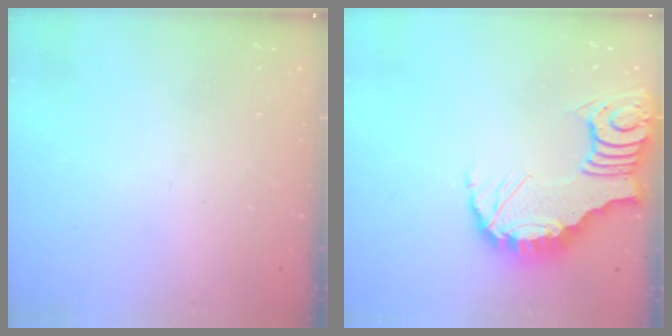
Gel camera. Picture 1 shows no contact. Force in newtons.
{"total": 11.0, "press": 11.0, "slide": 1.3}